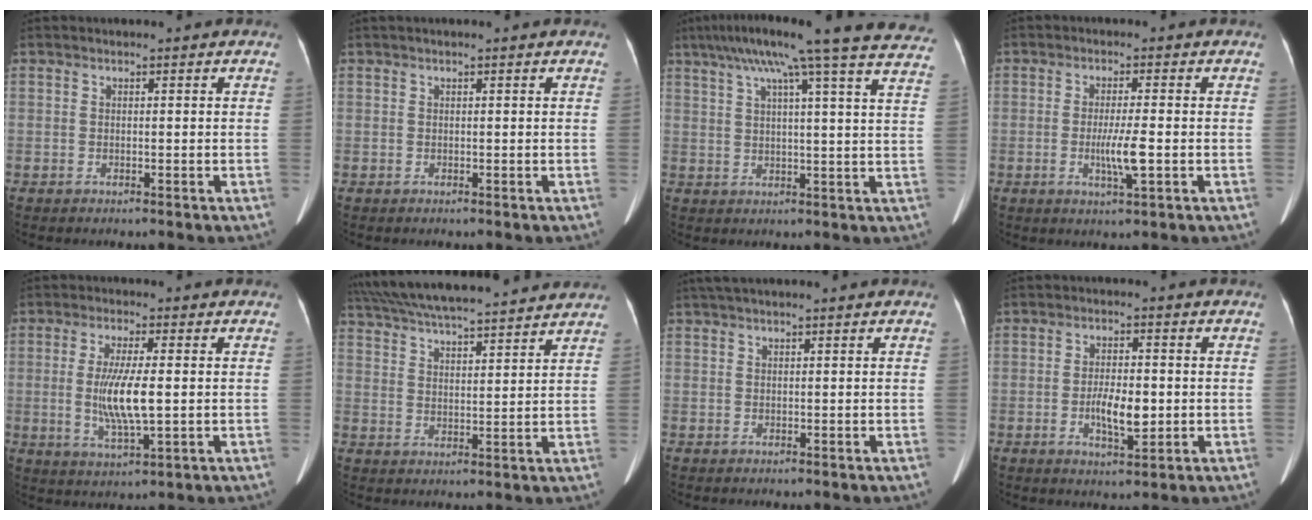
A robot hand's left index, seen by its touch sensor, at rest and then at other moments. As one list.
[{"total": 0.6, "force": [0.5, -0.1, 0.4], "torque": [-0.004, 0.014, 0.008]}, {"total": 25.9, "force": [21.3, -0.1, 14.7], "torque": [-0.218, 0.000, 0.264]}, {"total": 4.6, "force": [-1.1, 0.1, 4.4], "torque": [-0.085, -0.011, -0.021]}, {"total": 7.7, "force": [-0.2, 1.2, 7.6], "torque": [-0.154, -0.013, -0.004]}, {"total": 21.9, "force": [19.7, 2.5, 9.1], "torque": [-0.165, 0.043, 0.286]}, {"total": 5.0, "force": [4.2, 0.3, 2.7], "torque": [-0.040, 0.043, 0.065]}, {"total": 5.6, "force": [-1.0, 2.0, 5.1], "torque": [-0.095, -0.005, -0.017]}]